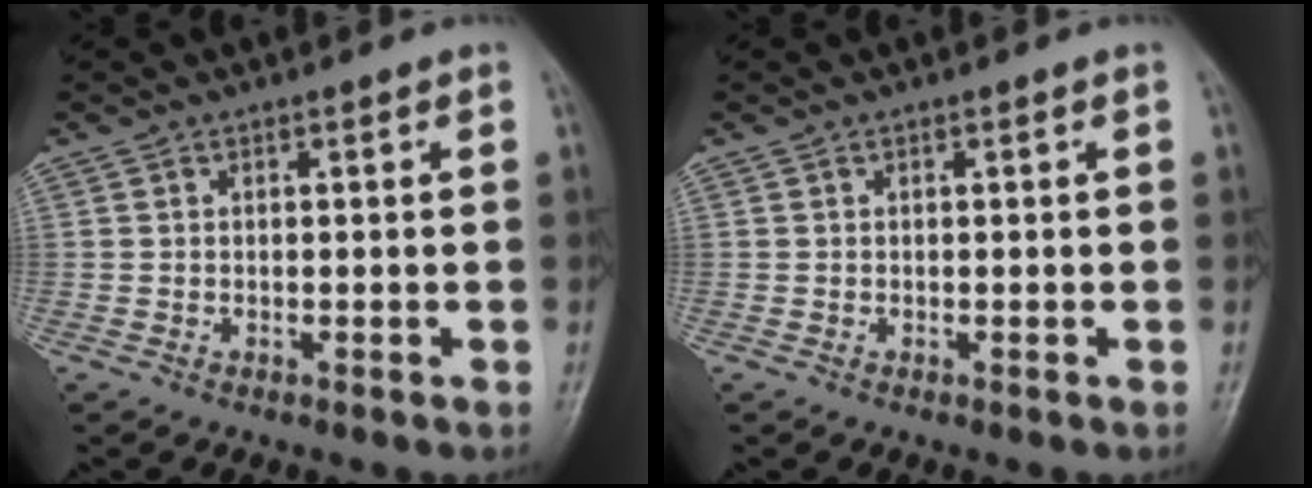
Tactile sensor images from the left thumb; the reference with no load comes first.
{"total": 0.0}